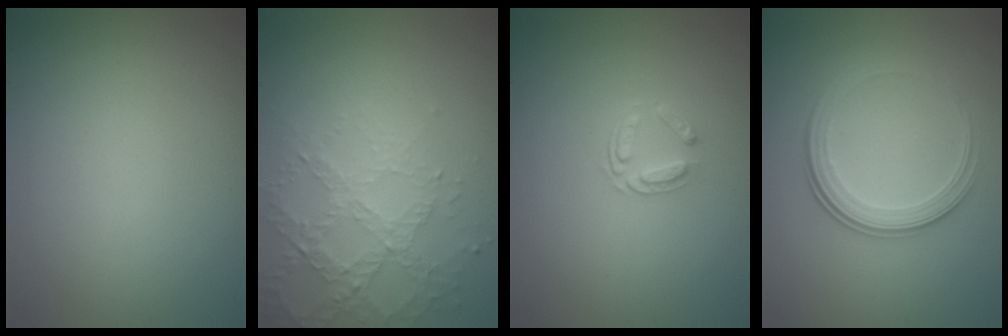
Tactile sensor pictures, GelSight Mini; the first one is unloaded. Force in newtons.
{"total": 4.1, "press": 3.0, "slide": 2.9}
{"total": 1.6, "press": 1.0, "slide": 1.2}
{"total": 4.1, "press": 2.7, "slide": 3.0}